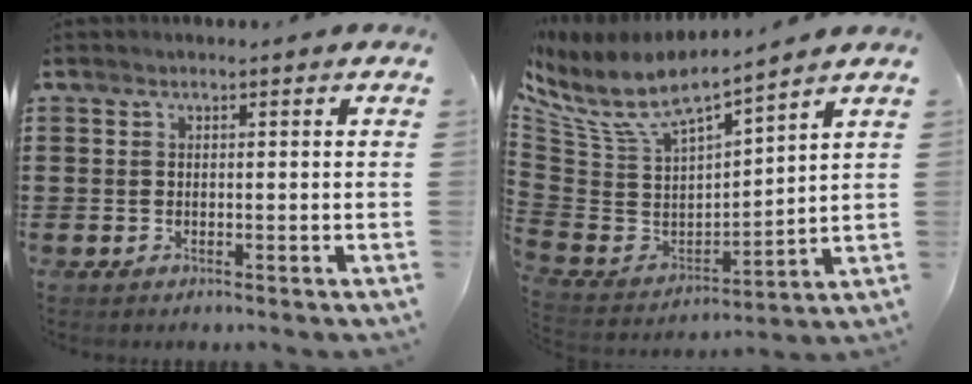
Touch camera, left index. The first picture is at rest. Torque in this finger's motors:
{"motor_torque": [2.14, 0.00, 0.84, 0.21]}